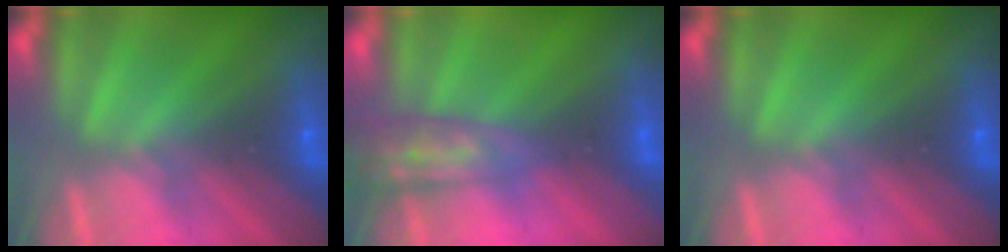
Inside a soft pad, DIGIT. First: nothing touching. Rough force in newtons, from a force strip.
{"total": 2.7}
{"total": 0.0}